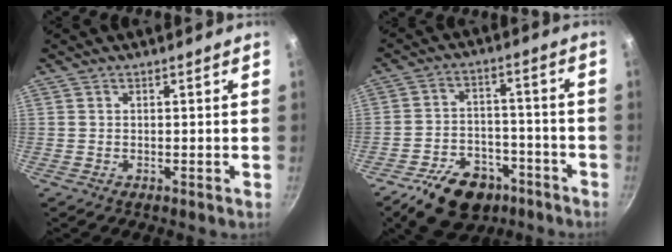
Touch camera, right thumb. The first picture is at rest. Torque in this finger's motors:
{"motor_torque": [0.41, 0.25, -0.12, -0.27, 0.08]}